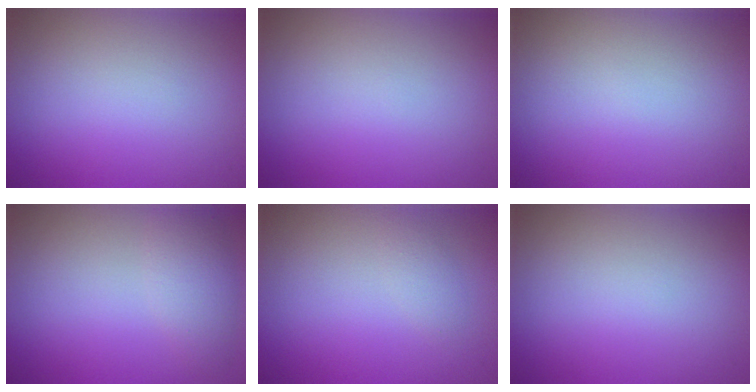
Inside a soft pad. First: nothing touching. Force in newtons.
{"total": 0.0}
{"total": 0.0}
{"total": 2.4, "press": 2.4, "slide": 0.1}
{"total": 1.1, "press": 1.1, "slide": 0.0}
{"total": 0.0}